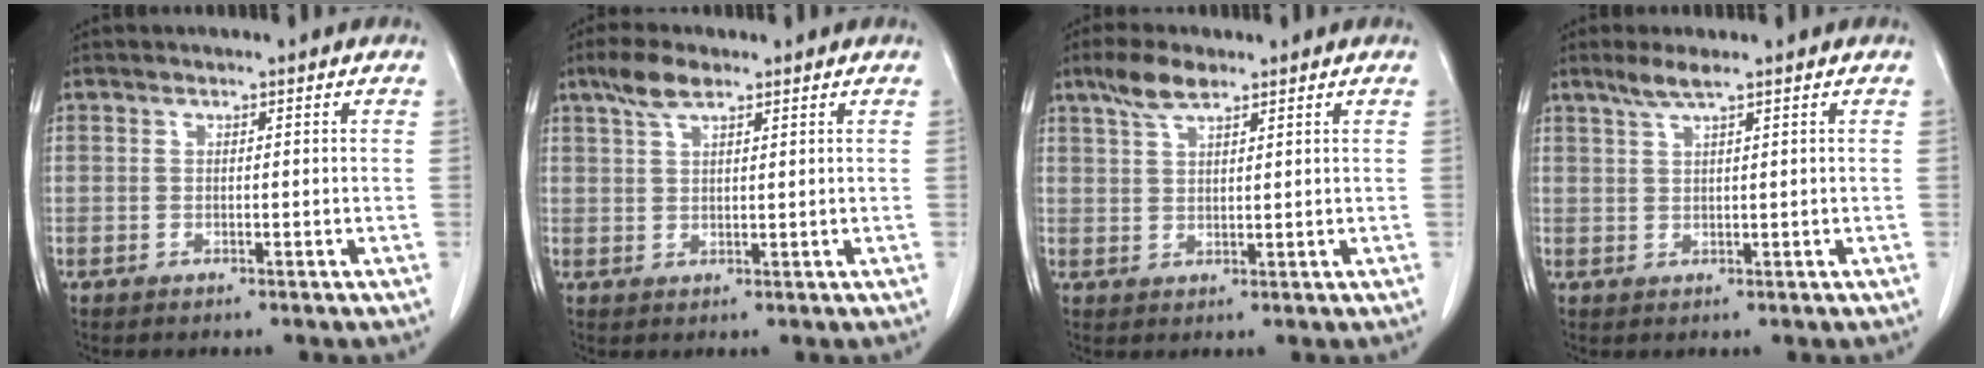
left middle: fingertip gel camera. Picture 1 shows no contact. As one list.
[{"total": 4.2, "force": [3.0, 1.1, 2.8], "torque": [-0.066, 0.010, 0.061]}, {"total": 4.7, "force": [3.4, 1.1, 3.0], "torque": [-0.068, 0.009, 0.068]}, {"total": 2.7, "force": [2.0, -0.3, 1.8], "torque": [-0.048, 0.003, 0.046]}]